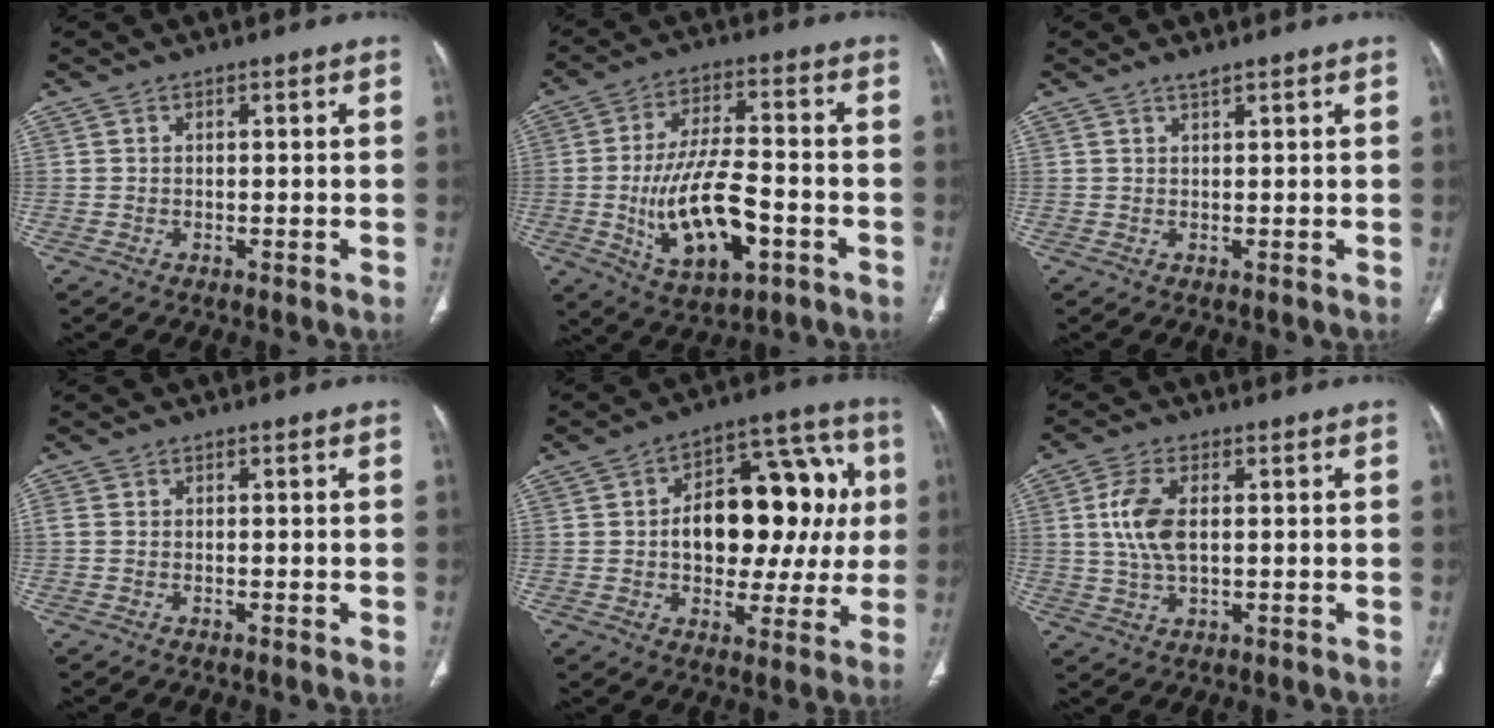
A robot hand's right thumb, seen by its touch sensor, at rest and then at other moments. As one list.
[{"total": 15.8, "force": [-4.4, 6.9, 13.5], "torque": [-0.237, 0.018, -0.067]}, {"total": 1.1, "force": [1.0, 0.1, 0.5], "torque": [-0.004, -0.002, 0.019]}, {"total": 0.9, "force": [-0.2, 0.7, 0.6], "torque": [-0.017, -0.001, -0.008]}, {"total": 21.1, "force": [1.6, 12.7, 16.8], "torque": [-0.188, 0.039, 0.025]}, {"total": 7.6, "force": [1.0, 3.9, 6.5], "torque": [-0.142, 0.003, 0.019]}]